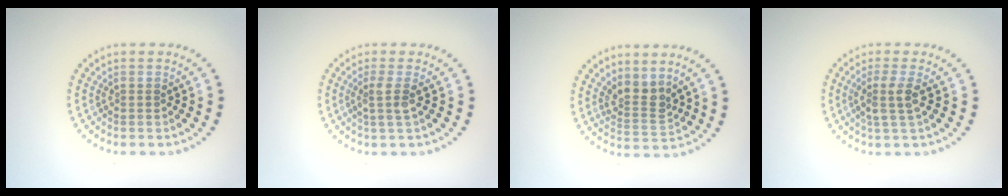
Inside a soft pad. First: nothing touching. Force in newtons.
{"total": 1.8, "press": 1.4, "slide": 1.2}
{"total": 2.6, "press": 1.9, "slide": 1.7}
{"total": 2.4, "press": 2.0, "slide": 1.3}